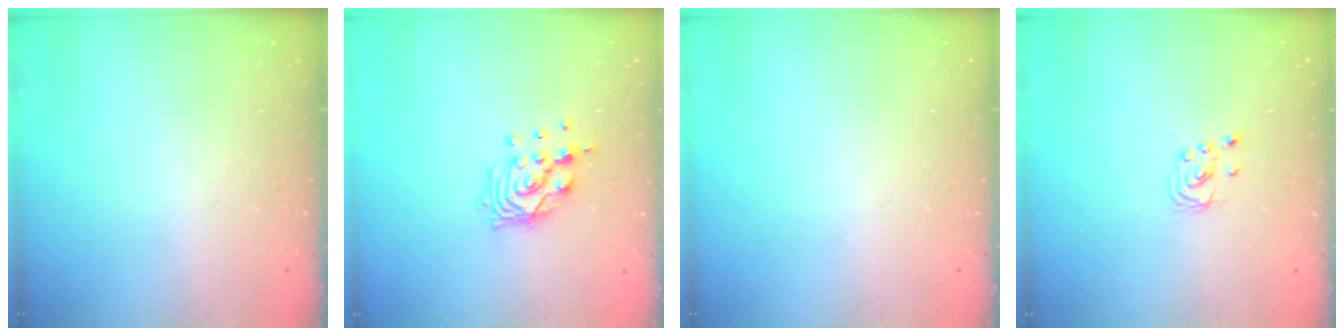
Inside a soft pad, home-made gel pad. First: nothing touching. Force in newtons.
{"total": 10.7, "press": 10.6, "slide": 1.1}
{"total": 0.0}
{"total": 2.0, "press": 2.0, "slide": 0.2}